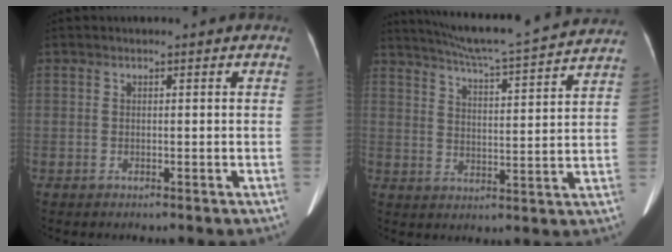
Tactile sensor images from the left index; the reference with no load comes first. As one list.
[{"total": 19.8, "force": [18.4, -0.3, 7.5], "torque": [-0.131, -0.011, 0.247]}]